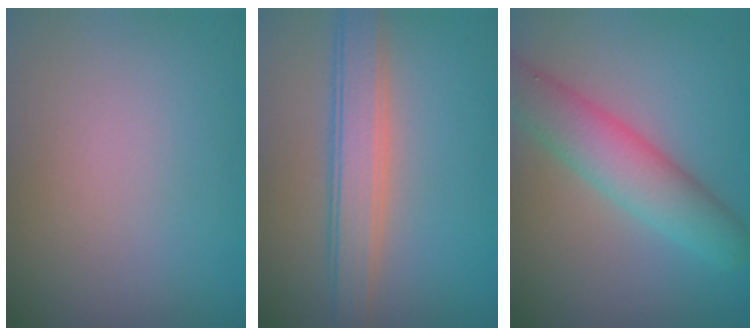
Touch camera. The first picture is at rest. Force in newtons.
{"total": 3.6, "press": 3.6, "slide": 0.1}
{"total": 5.5, "press": 5.5, "slide": 0.4}